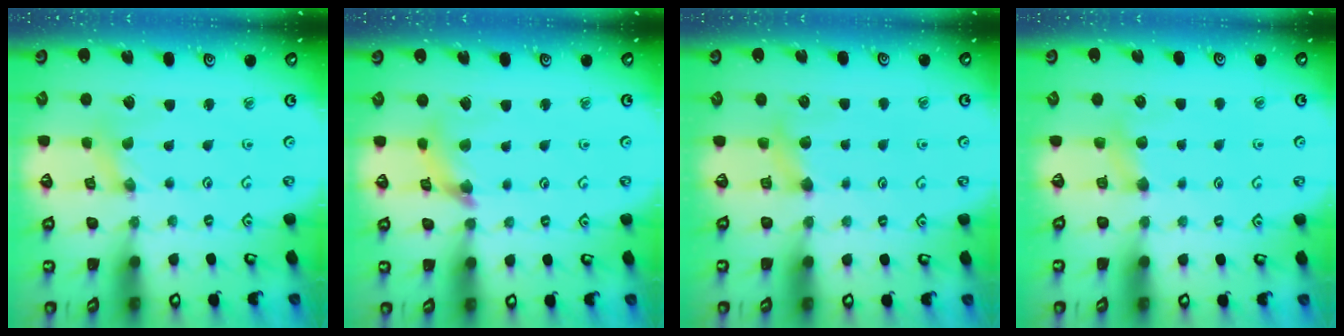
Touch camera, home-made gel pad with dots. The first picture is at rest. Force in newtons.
{"total": 6.8, "press": 6.7, "slide": 0.6}
{"total": 3.5, "press": 3.5, "slide": 0.4}
{"total": 4.0, "press": 4.0, "slide": 0.5}